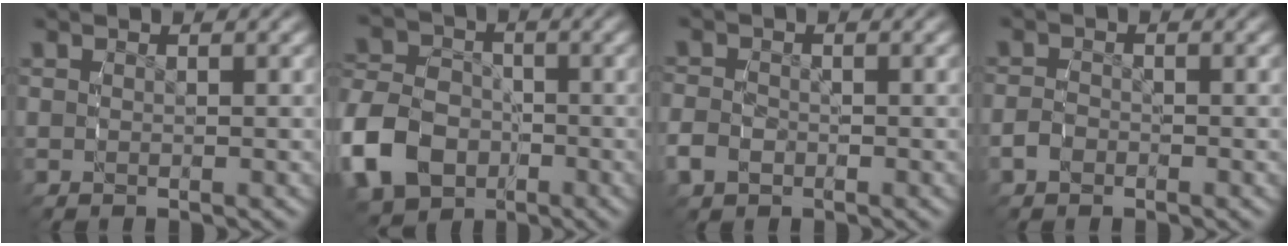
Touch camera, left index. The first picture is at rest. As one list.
[{"total": 9.0, "force": [-3.5, 7.7, 3.0], "torque": [-0.084, -0.041, -0.056]}, {"total": 2.7, "force": [-1.4, 2.2, 0.7], "torque": [-0.034, -0.012, -0.023]}, {"total": 1.5, "force": [-1.2, 0.9, 0.1], "torque": [-0.010, -0.001, -0.025]}]